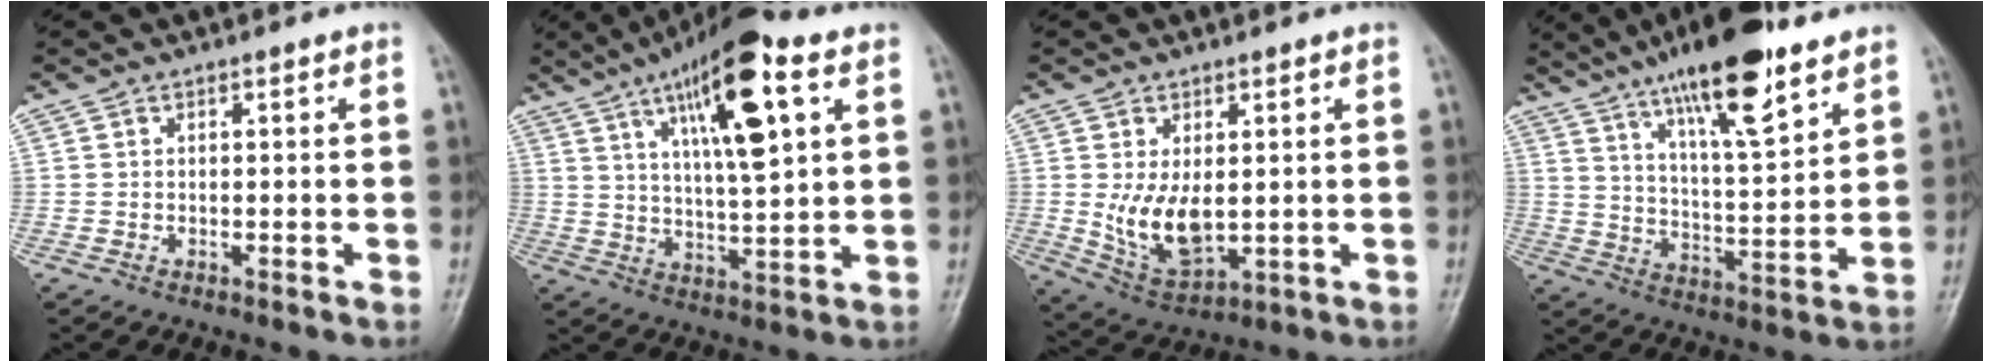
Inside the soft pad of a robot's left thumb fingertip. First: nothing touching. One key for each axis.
{"total": 16.9, "fx": 7.3, "fy": 4.3, "fz": 14.7, "tx": -0.233, "ty": -0.012, "tz": 0.119}
{"total": 9.1, "fx": 0.4, "fy": 5.2, "fz": 7.5, "tx": -0.125, "ty": -0.019, "tz": 0.024}
{"total": 18.7, "fx": 12.1, "fy": 4.6, "fz": 13.4, "tx": -0.200, "ty": -0.050, "tz": 0.205}